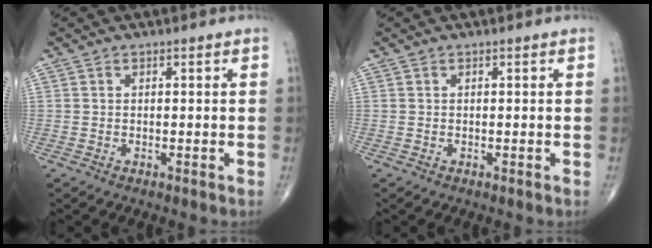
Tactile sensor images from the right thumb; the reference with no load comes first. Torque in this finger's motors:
{"motor_torque": [-0.02, 0.02, 0.00, 0.00, 0.00]}